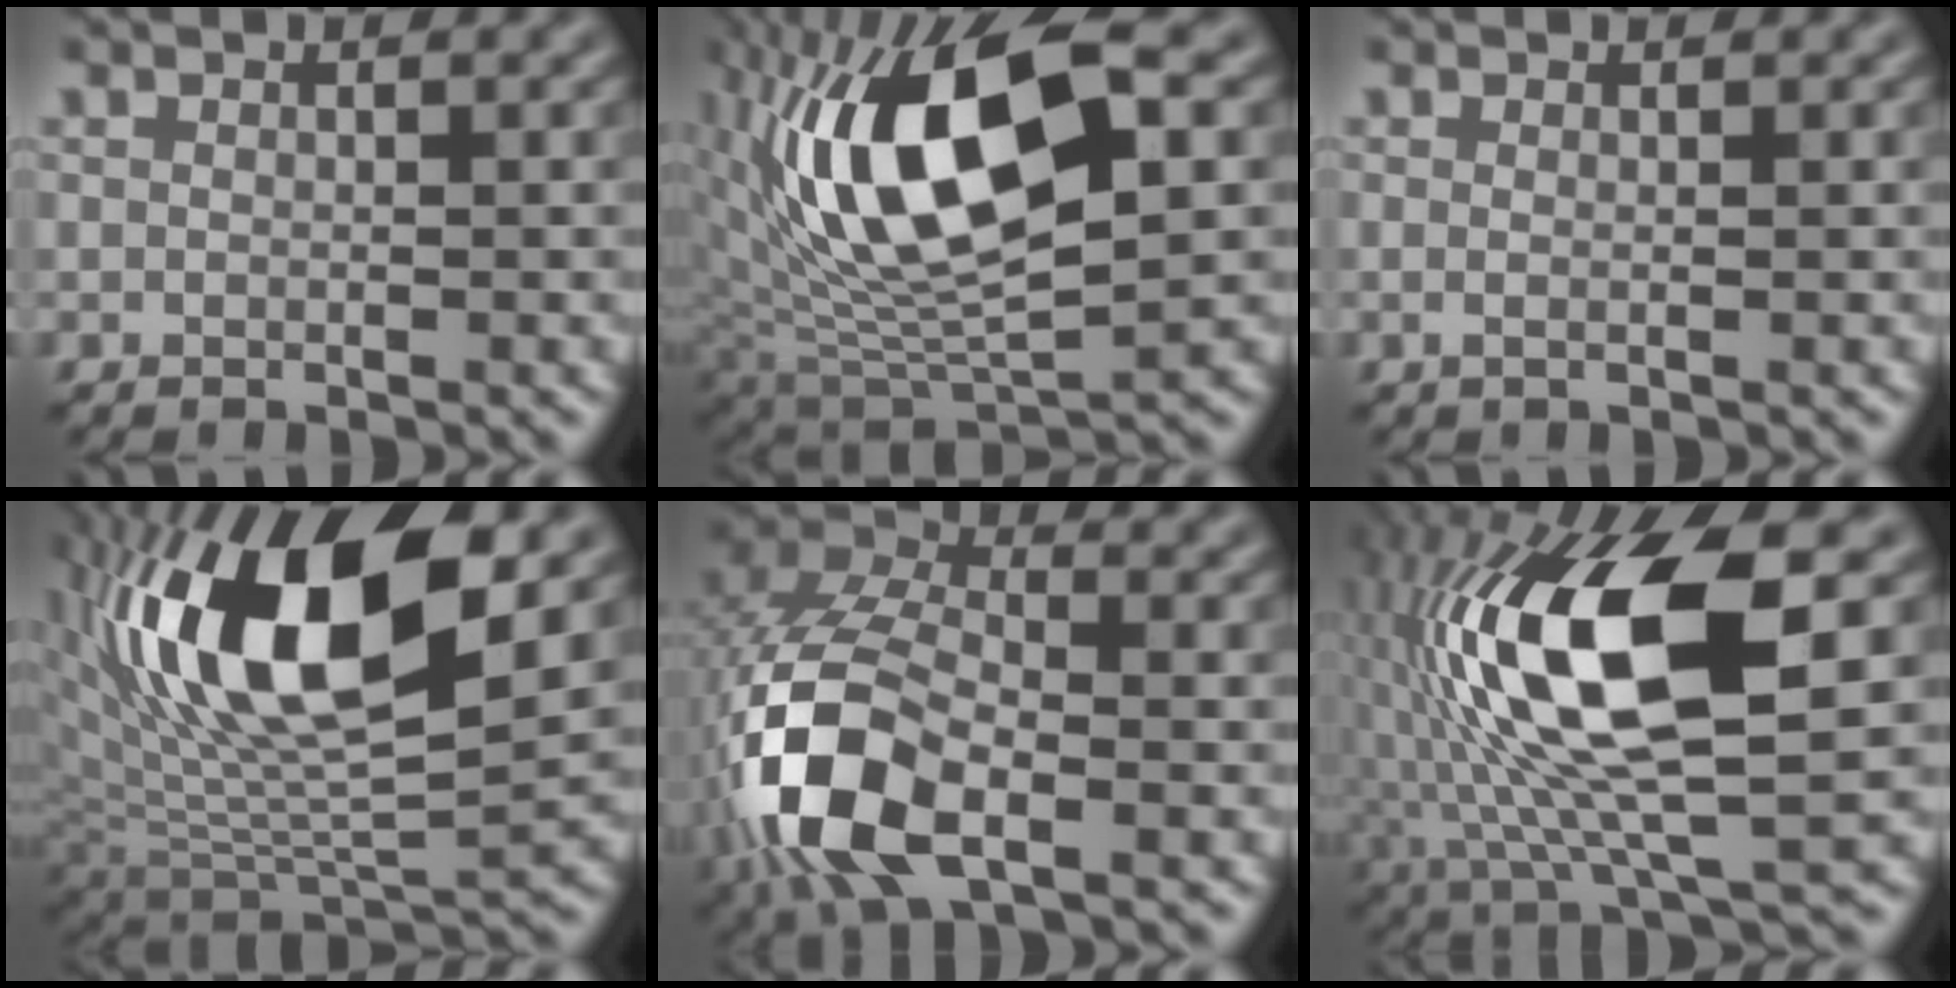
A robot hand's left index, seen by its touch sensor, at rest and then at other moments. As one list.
[{"total": 13.8, "force": [2.6, 5.9, 12.2], "torque": [-0.223, 0.007, 0.043]}, {"total": 0.7, "force": [0.1, 0.0, 0.7], "torque": [-0.015, -0.005, -0.003]}, {"total": 14.3, "force": [4.9, 6.0, 12.0], "torque": [-0.219, 0.004, 0.088]}, {"total": 11.2, "force": [-3.7, 5.7, 8.9], "torque": [-0.200, 0.002, -0.082]}, {"total": 14.3, "force": [1.3, 4.8, 13.4], "torque": [-0.260, 0.005, 0.018]}]